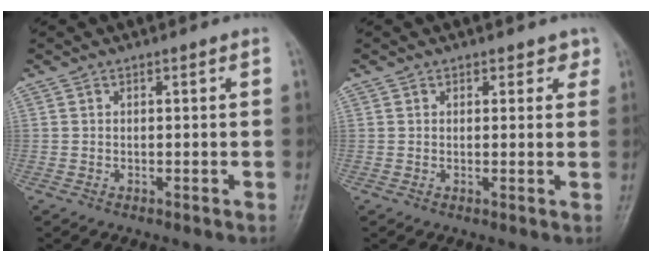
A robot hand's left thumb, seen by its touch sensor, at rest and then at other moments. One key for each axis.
{"total": 2.3, "fx": 1.5, "fy": 1.7, "fz": 0.5, "tx": 0.023, "ty": -0.005, "tz": 0.011}